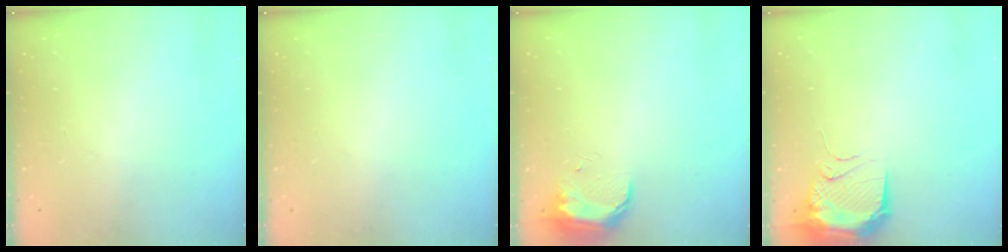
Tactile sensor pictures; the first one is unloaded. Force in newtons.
{"total": 0.0}
{"total": 8.7, "press": 8.7, "slide": 0.6}
{"total": 14.7, "press": 10.7, "slide": 10.1}